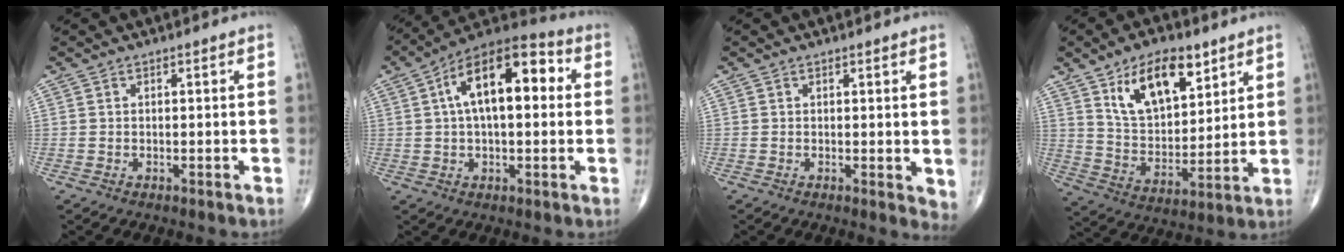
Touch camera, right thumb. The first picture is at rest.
{"total": 16.7, "force": [3.3, 8.1, 14.2], "torque": [-0.212, 0.036, 0.042]}
{"total": 2.7, "force": [0.7, 1.1, 2.4], "torque": [-0.031, -0.010, 0.009]}
{"total": 15.5, "force": [8.4, 7.8, 10.5], "torque": [-0.139, -0.042, 0.156]}